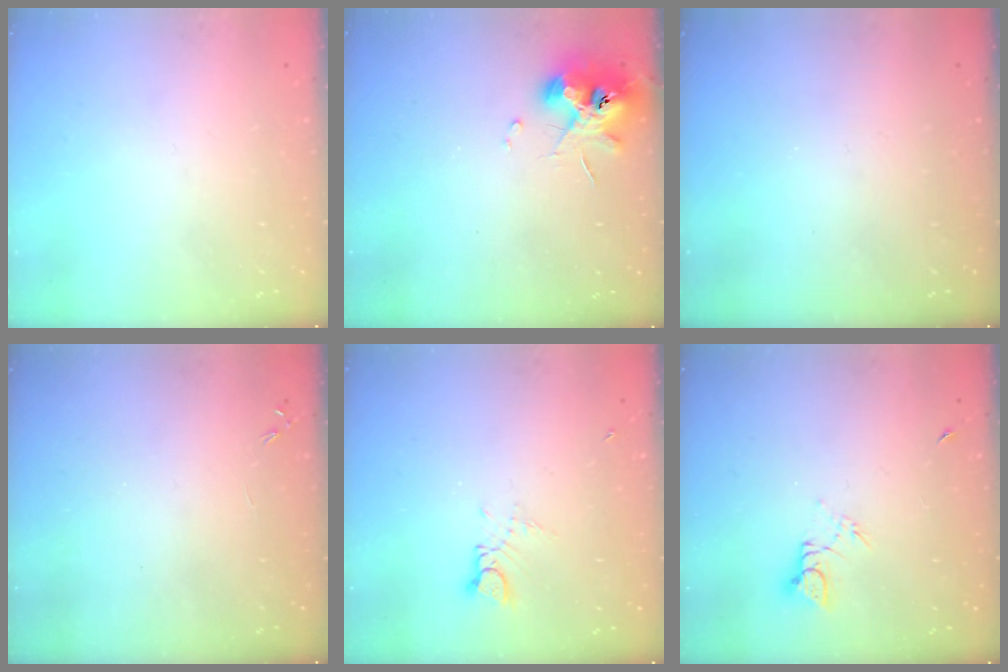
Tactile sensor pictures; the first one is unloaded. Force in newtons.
{"total": 10.6, "press": 10.5, "slide": 1.5}
{"total": 0.0}
{"total": 0.0}
{"total": 3.4, "press": 3.4, "slide": 0.3}
{"total": 4.0, "press": 4.0, "slide": 0.3}